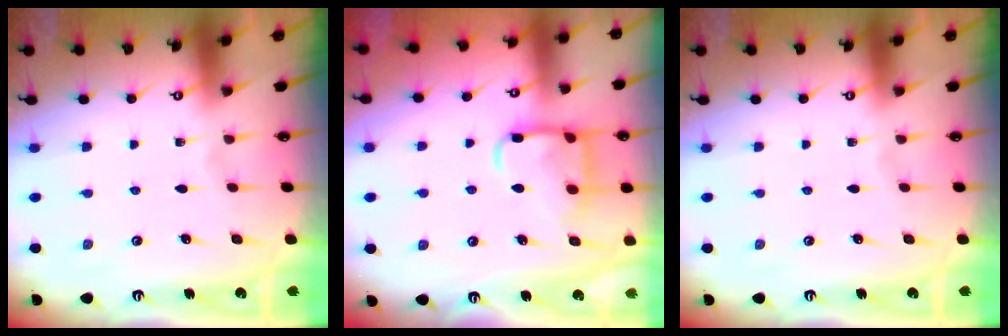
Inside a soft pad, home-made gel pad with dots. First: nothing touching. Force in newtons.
{"total": 12.9, "press": 12.8, "slide": 1.4}
{"total": 0.0}